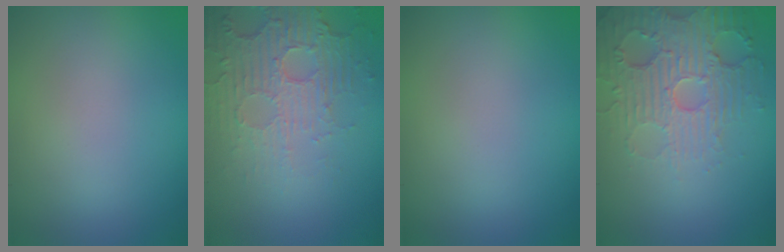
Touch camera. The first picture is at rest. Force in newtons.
{"total": 5.5, "press": 3.7, "slide": 4.0}
{"total": 0.0}
{"total": 5.0, "press": 4.1, "slide": 2.9}